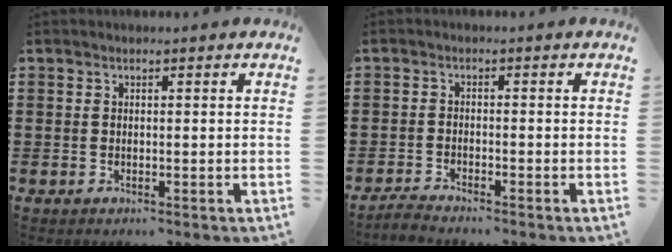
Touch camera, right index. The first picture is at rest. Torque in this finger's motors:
{"motor_torque": [-0.24, 0.40, -0.33, -0.10]}